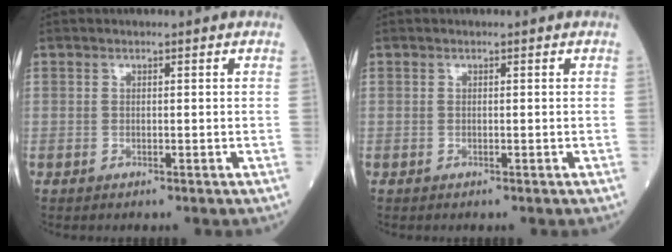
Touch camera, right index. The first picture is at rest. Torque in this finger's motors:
{"motor_torque": [0.00, 0.00, 0.00, 0.00]}